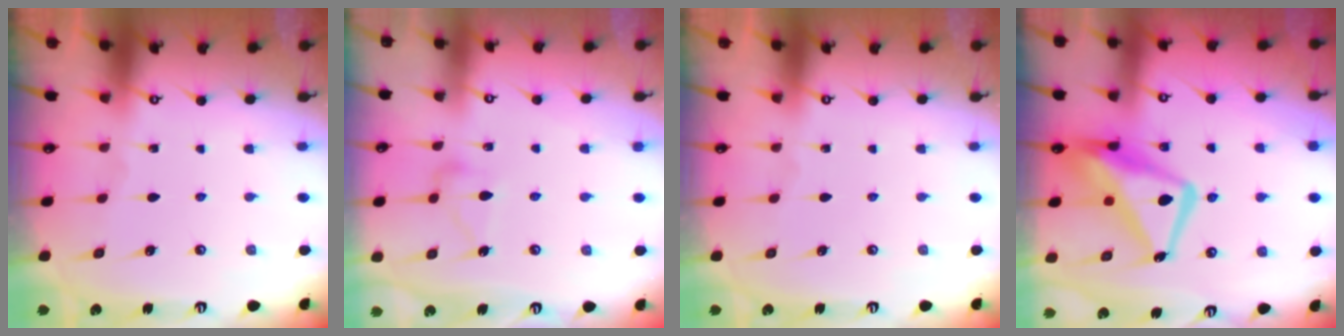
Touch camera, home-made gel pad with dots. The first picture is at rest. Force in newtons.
{"total": 10.5, "press": 10.5, "slide": 0.4}
{"total": 0.0}
{"total": 14.2, "press": 14.1, "slide": 1.4}